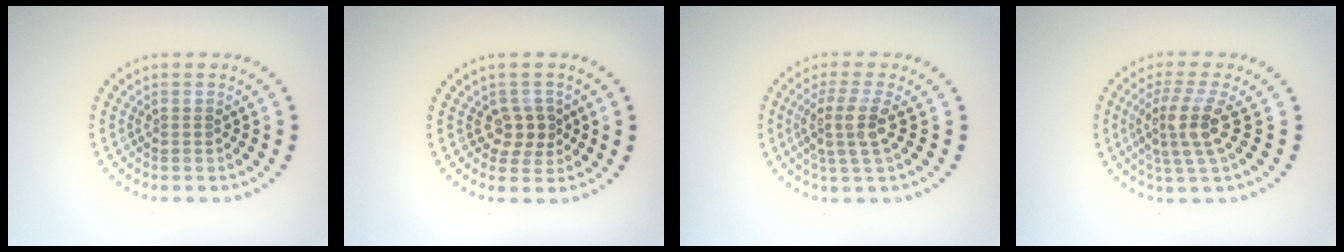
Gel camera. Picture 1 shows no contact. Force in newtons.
{"total": 2.2, "press": 2.0, "slide": 1.1}
{"total": 3.5, "press": 2.7, "slide": 2.2}
{"total": 3.8, "press": 2.8, "slide": 2.7}